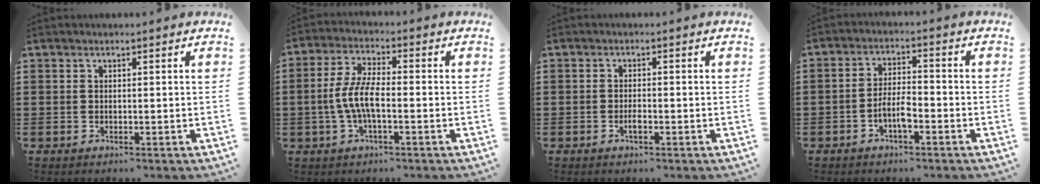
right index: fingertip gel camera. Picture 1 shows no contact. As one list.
[{"total": 6.2, "force": [-1.5, 2.0, 5.7], "torque": [-0.135, -0.008, -0.035]}, {"total": 1.7, "force": [-0.7, 0.4, 1.4], "torque": [-0.027, -0.001, -0.012]}, {"total": 4.9, "force": [-2.1, 1.6, 4.1], "torque": [-0.092, 0.003, -0.044]}]